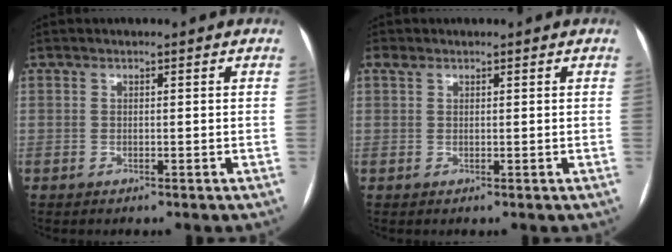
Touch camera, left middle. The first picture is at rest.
{"total": 1.0, "force": [0.8, 0.6, 0.4], "torque": [-0.012, 0.014, 0.016]}